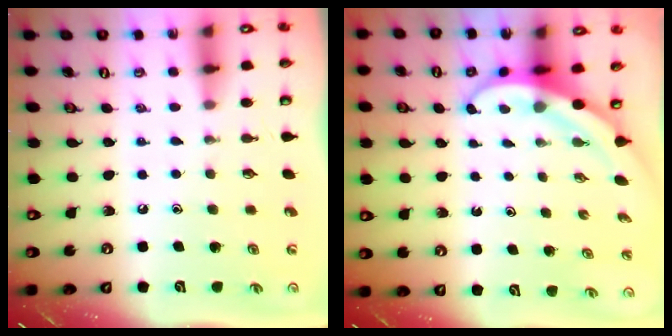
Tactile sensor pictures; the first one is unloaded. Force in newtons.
{"total": 3.9, "press": 3.8, "slide": 0.3}